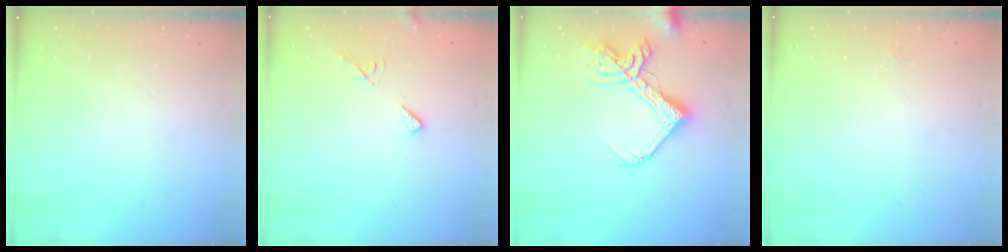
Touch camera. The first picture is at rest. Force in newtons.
{"total": 6.8, "press": 6.8, "slide": 0.6}
{"total": 16.2, "press": 16.1, "slide": 1.7}
{"total": 1.9, "press": 1.8, "slide": 0.4}